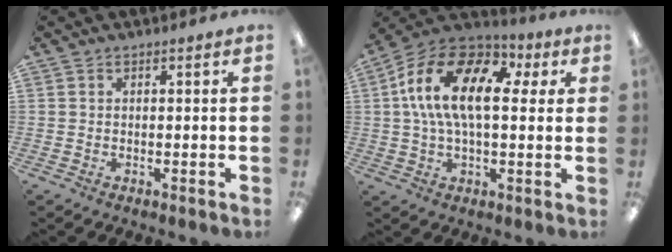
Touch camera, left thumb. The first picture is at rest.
{"total": 19.0, "force": [4.6, 9.6, 15.7], "torque": [-0.319, 0.002, 0.068]}